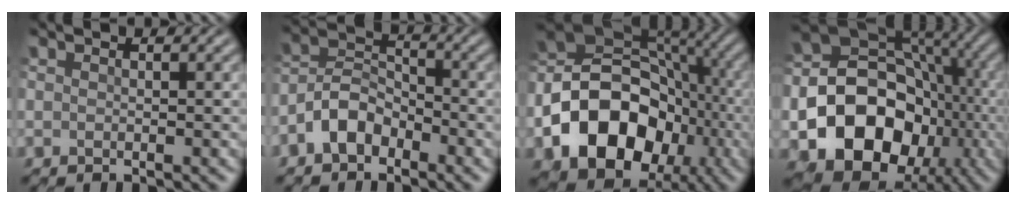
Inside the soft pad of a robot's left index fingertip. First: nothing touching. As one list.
[{"total": 3.8, "force": [-2.6, 2.1, 1.8], "torque": [-0.035, 0.010, -0.056]}, {"total": 13.8, "force": [-5.3, 10.2, 7.7], "torque": [-0.135, -0.005, -0.097]}, {"total": 15.3, "force": [-5.1, 12.1, 7.8], "torque": [-0.119, -0.024, -0.107]}]